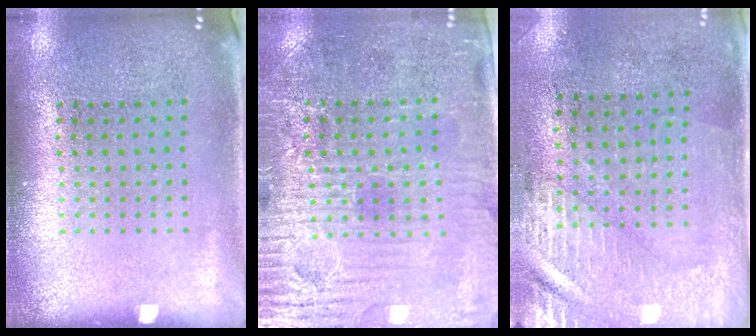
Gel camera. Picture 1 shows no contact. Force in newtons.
{"total": 3.7, "press": 3.5, "slide": 1.4}
{"total": 2.9, "press": 2.5, "slide": 1.5}